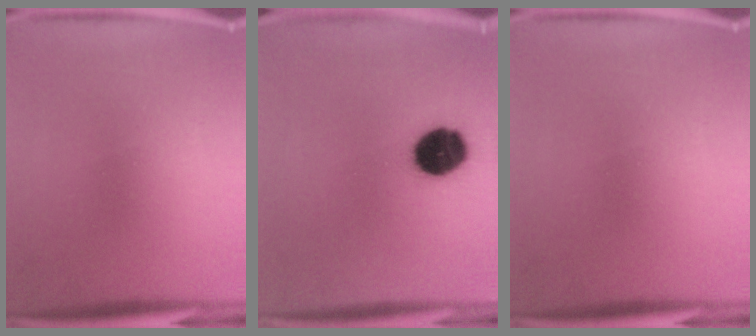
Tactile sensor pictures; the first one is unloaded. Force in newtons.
{"total": 11.9}
{"total": 0.0}